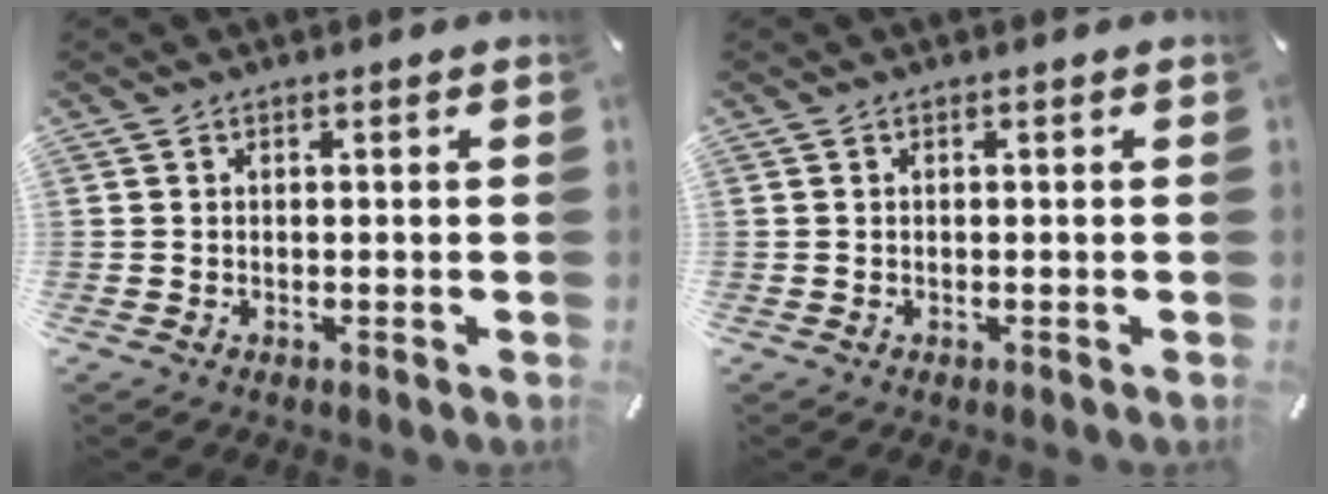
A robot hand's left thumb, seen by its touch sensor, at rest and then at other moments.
{"total": 0.0}